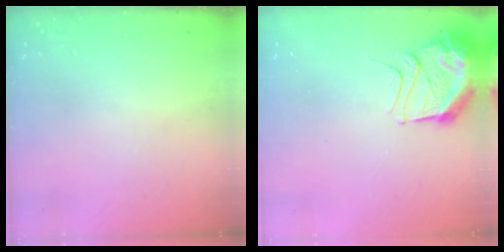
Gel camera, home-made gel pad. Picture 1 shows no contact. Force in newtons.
{"total": 11.0, "press": 11.0, "slide": 0.9}